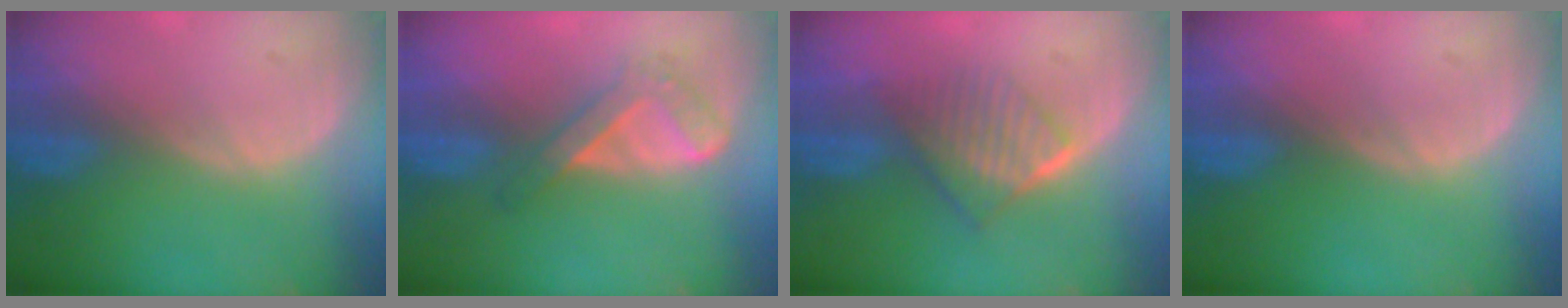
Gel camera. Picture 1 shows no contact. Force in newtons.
{"total": 5.4, "press": 4.7, "slide": 2.7}
{"total": 6.4, "press": 5.8, "slide": 2.8}
{"total": 0.0}